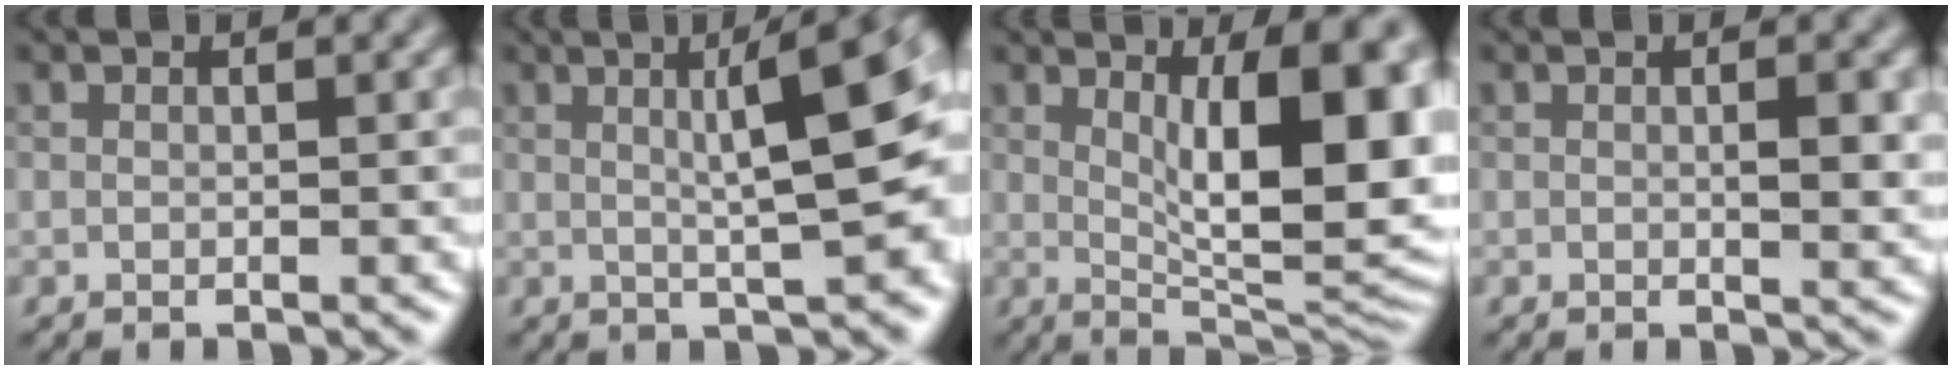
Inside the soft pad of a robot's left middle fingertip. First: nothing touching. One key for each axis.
{"total": 9.3, "fx": 1.7, "fy": 1.7, "fz": 9.0, "tx": -0.107, "ty": 0.021, "tz": 0.023}
{"total": 12.7, "fx": 2.1, "fy": 4.3, "fz": 11.8, "tx": -0.131, "ty": -0.003, "tz": 0.032}
{"total": 2.1, "fx": 0.2, "fy": 0.5, "fz": 2.1, "tx": -0.030, "ty": -0.003, "tz": 0.003}